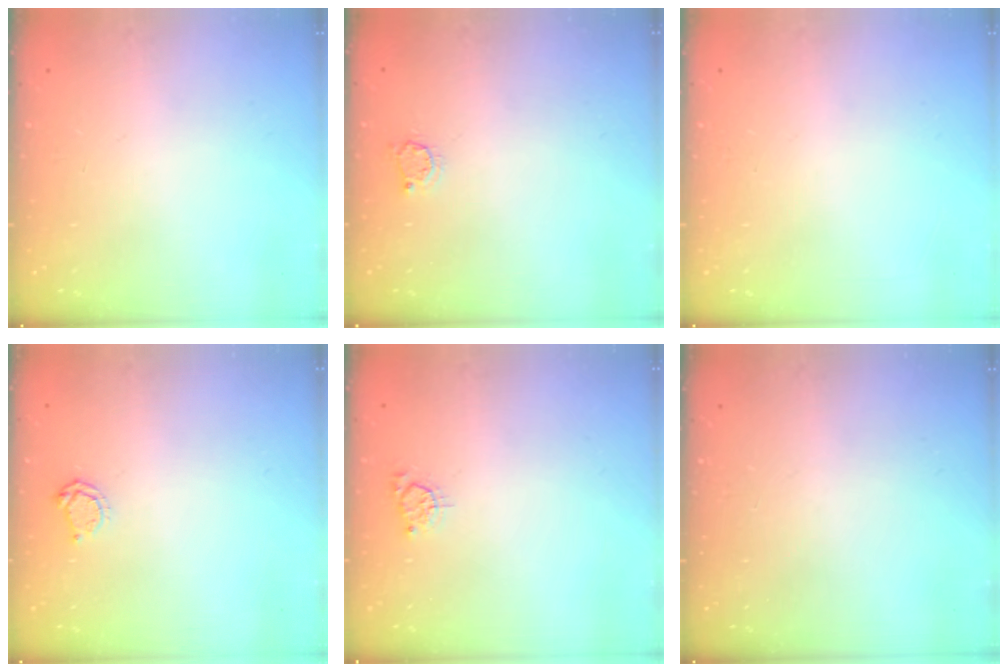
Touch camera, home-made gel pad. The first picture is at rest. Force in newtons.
{"total": 2.7, "press": 2.7, "slide": 0.4}
{"total": 0.0}
{"total": 4.4, "press": 4.3, "slide": 0.5}
{"total": 2.9, "press": 2.9, "slide": 0.3}
{"total": 0.0}